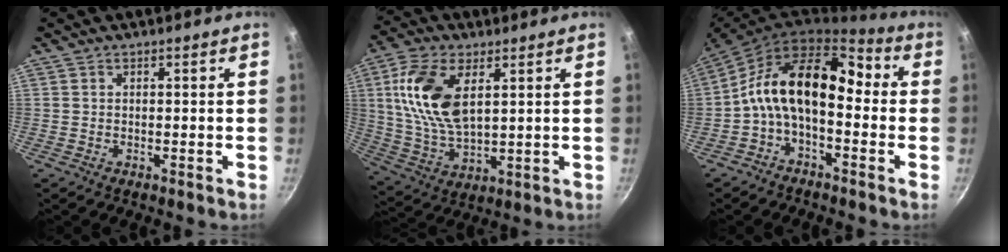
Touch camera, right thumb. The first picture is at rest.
{"total": 15.0, "force": [4.4, 7.9, 12.0], "torque": [-0.229, -0.012, 0.091]}
{"total": 14.2, "force": [-1.7, 8.6, 11.1], "torque": [-0.177, 0.058, -0.055]}